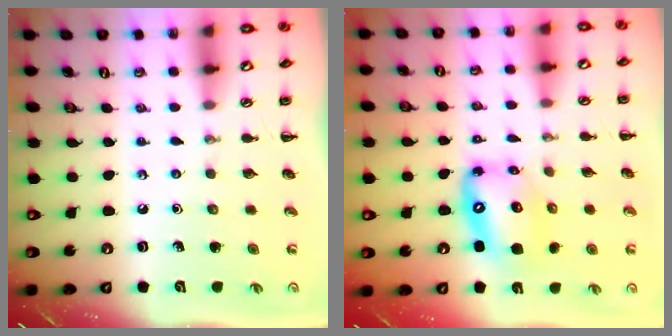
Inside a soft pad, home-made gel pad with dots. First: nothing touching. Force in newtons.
{"total": 12.4, "press": 12.0, "slide": 3.2}